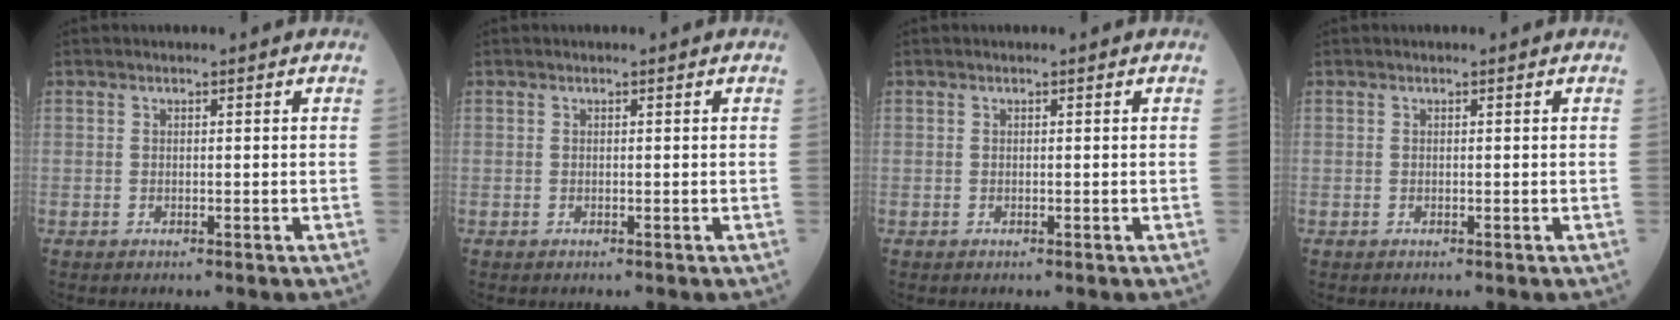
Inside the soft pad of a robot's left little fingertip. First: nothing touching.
{"total": 0.0}
{"total": 0.0}
{"total": 0.0}